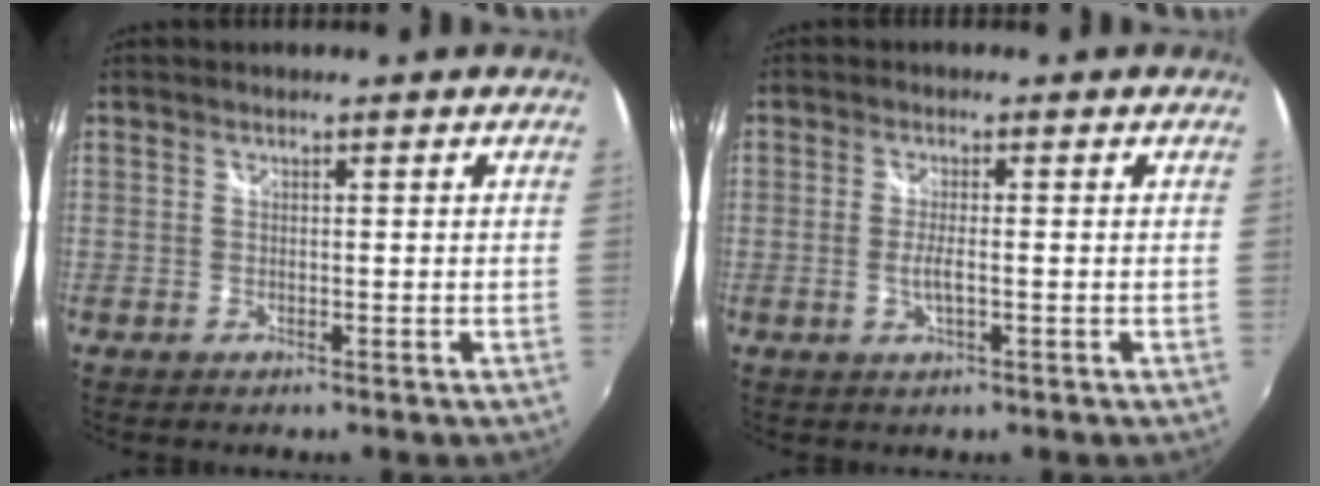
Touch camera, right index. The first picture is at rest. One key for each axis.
{"total": 2.7, "fx": -0.7, "fy": 0.3, "fz": 2.6, "tx": -0.052, "ty": -0.004, "tz": -0.012}